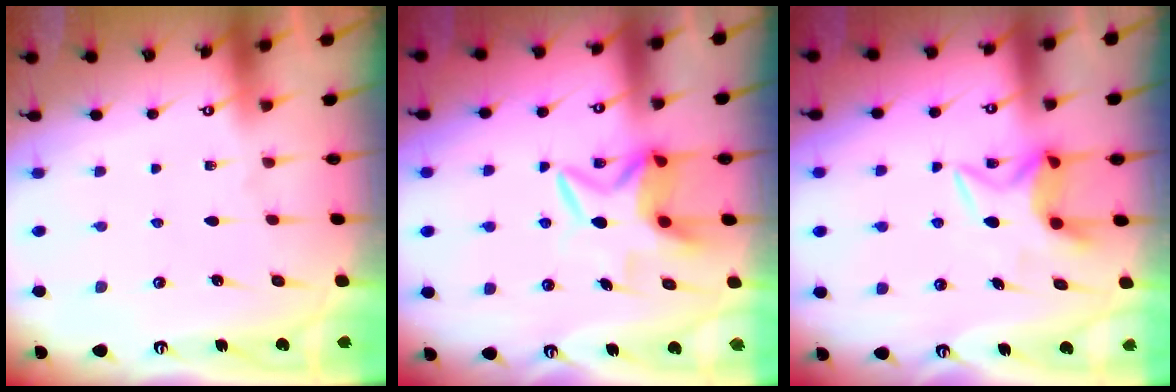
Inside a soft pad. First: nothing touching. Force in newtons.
{"total": 7.0, "press": 7.0, "slide": 0.7}
{"total": 6.2, "press": 6.2, "slide": 0.3}